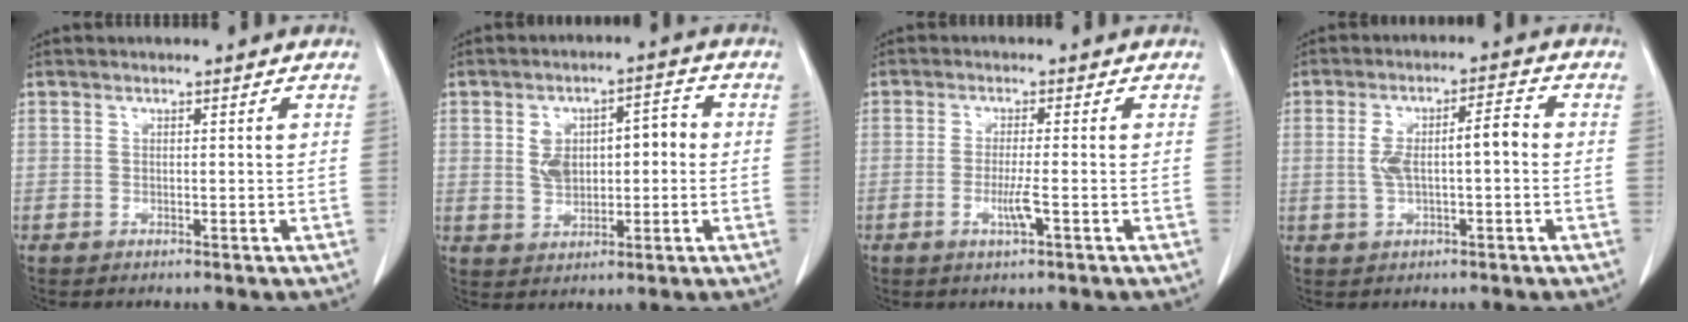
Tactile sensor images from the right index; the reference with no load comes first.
{"total": 7.6, "force": [0.6, 4.6, 6.0], "torque": [-0.103, 0.034, 0.021]}
{"total": 3.2, "force": [-1.1, 0.0, 3.0], "torque": [-0.061, -0.006, -0.022]}
{"total": 6.6, "force": [-0.1, 1.8, 6.4], "torque": [-0.125, 0.025, 0.000]}